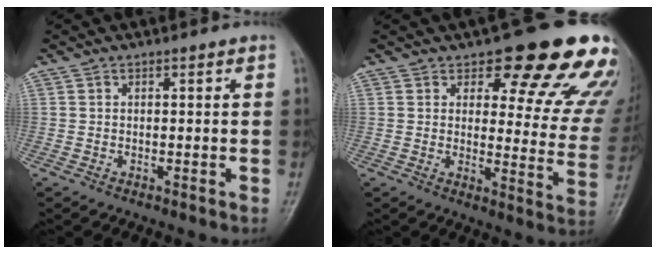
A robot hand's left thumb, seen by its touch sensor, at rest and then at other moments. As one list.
[{"total": 19.5, "force": [13.5, 7.5, 12.0], "torque": [-0.091, -0.076, 0.152]}]